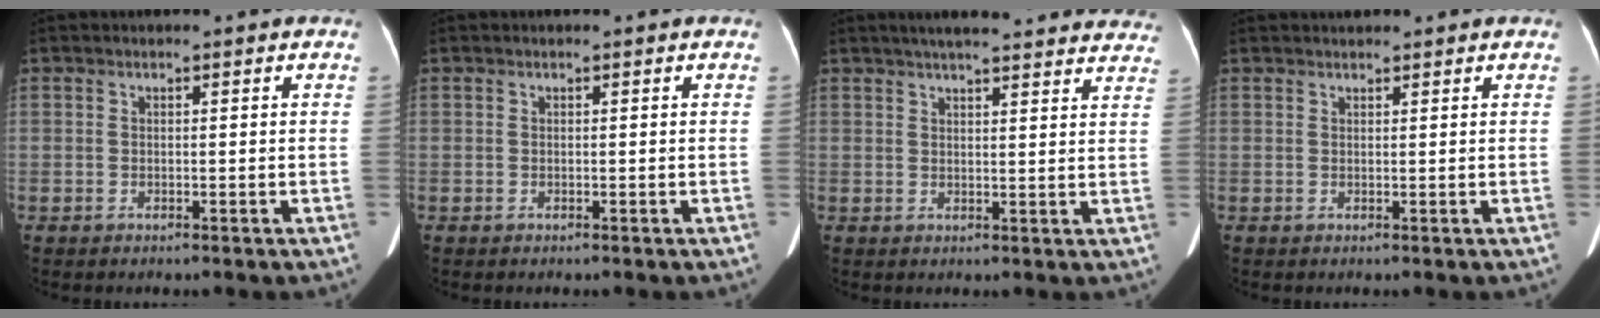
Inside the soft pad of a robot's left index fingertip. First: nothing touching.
{"total": 0.0}
{"total": 22.8, "force": [20.6, 3.6, 9.1], "torque": [-0.123, 0.003, 0.243]}
{"total": 2.2, "force": [2.0, 0.4, 0.7], "torque": [-0.008, 0.026, 0.032]}